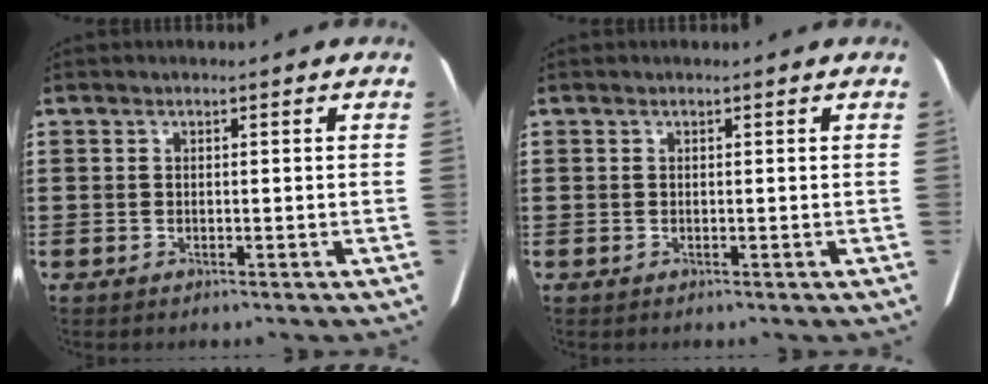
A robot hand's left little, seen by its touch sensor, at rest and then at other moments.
{"total": 0.0}